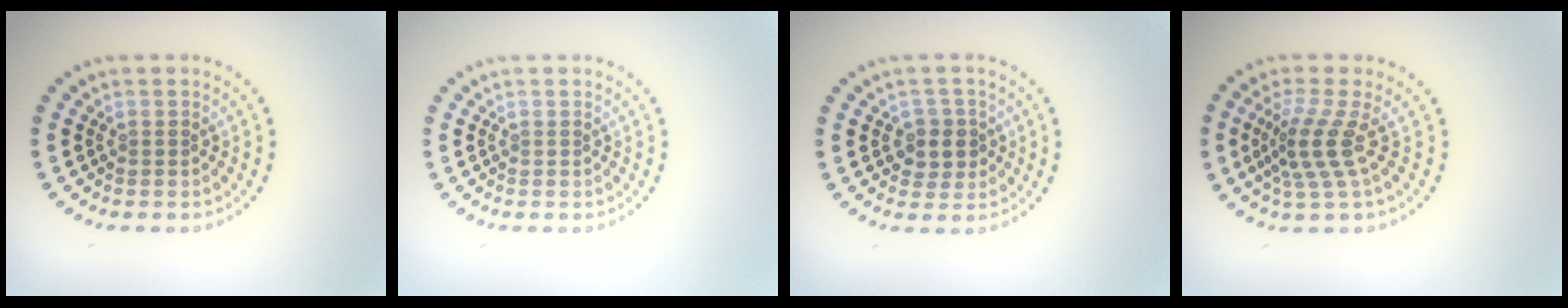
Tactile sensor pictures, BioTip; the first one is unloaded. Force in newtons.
{"total": 0.0}
{"total": 2.4, "press": 2.3, "slide": 0.8}
{"total": 3.4, "press": 2.3, "slide": 2.5}